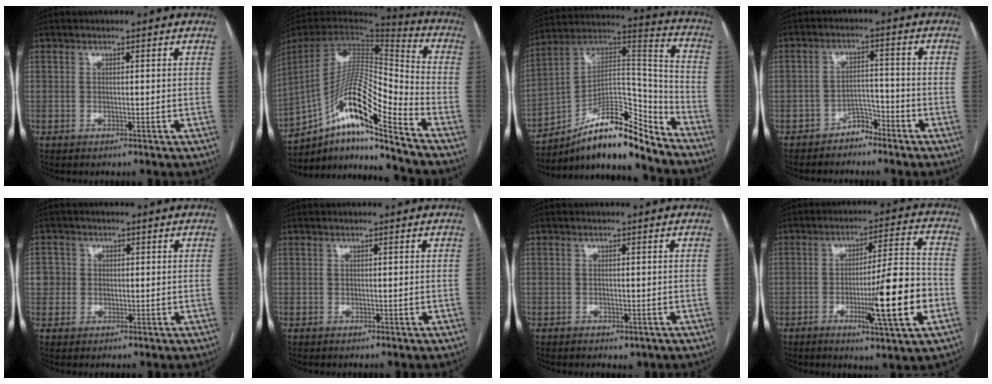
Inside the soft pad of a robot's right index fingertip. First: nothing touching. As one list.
[{"total": 18.4, "force": [-12.1, 0.8, 13.8], "torque": [-0.269, 0.008, -0.220]}, {"total": 17.6, "force": [-13.8, 3.7, 10.4], "torque": [-0.162, 0.051, -0.233]}, {"total": 3.5, "force": [-2.8, 1.8, 0.9], "torque": [-0.008, 0.009, -0.047]}, {"total": 3.1, "force": [0.0, 3.1, 0.6], "torque": [-0.005, 0.013, 0.000]}, {"total": 0.0}, {"total": 1.6, "force": [-0.9, 1.0, 0.9], "torque": [-0.009, 0.001, -0.004]}, {"total": 14.2, "force": [-4.2, 0.0, 13.5], "torque": [-0.211, -0.010, -0.066]}]